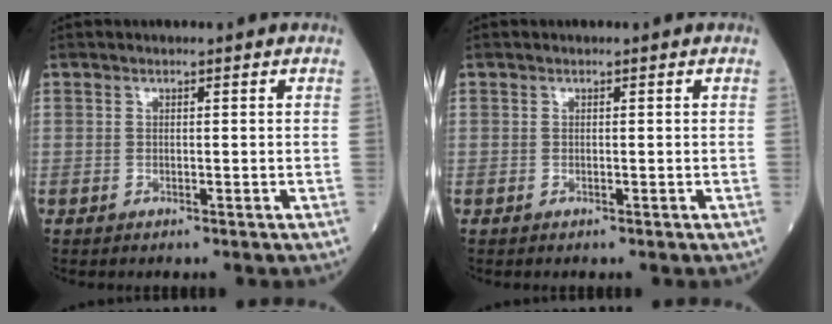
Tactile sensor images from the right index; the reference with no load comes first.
{"total": 0.0}